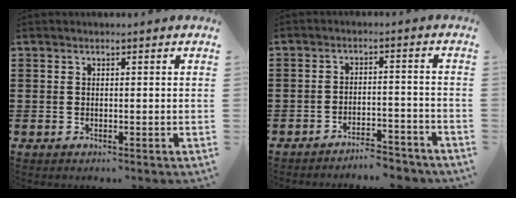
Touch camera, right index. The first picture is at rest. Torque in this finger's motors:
{"motor_torque": [1.50, -0.30, 0.10, -0.01]}